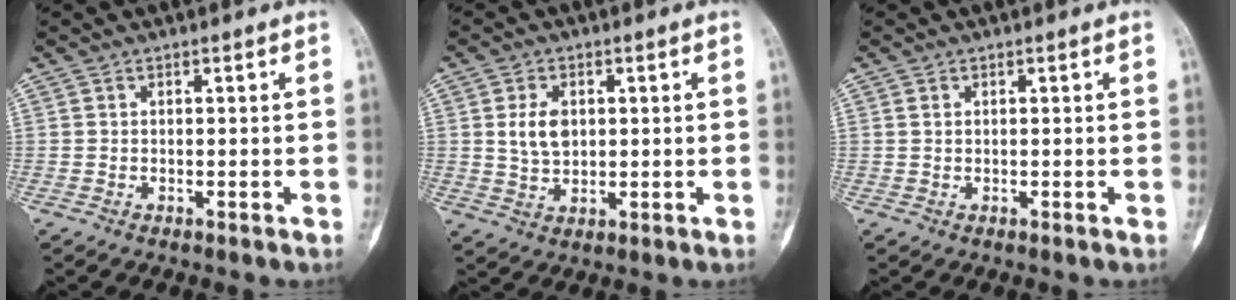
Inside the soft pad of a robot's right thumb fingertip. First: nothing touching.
{"total": 5.9, "force": [1.2, 4.0, 4.2], "torque": [-0.067, -0.006, 0.026]}
{"total": 0.7, "force": [0.3, 0.5, 0.5], "torque": [-0.007, 0.002, 0.007]}